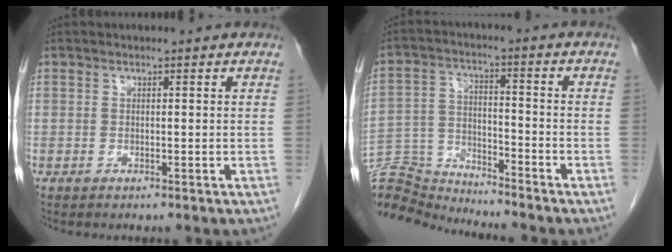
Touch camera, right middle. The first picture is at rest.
{"total": 11.2, "force": [-11.1, -0.5, -0.4], "torque": [0.005, 0.025, -0.214]}